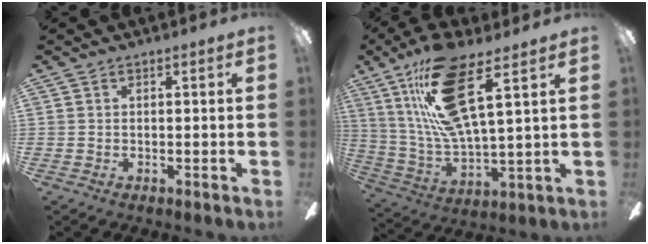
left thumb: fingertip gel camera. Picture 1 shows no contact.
{"total": 20.1, "force": [10.2, 5.6, 16.4], "torque": [-0.348, -0.030, 0.162]}